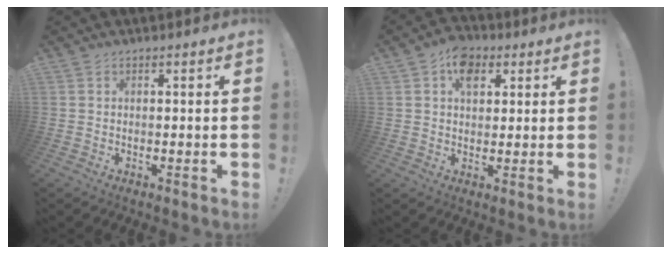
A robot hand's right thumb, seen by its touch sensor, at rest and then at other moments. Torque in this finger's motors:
{"motor_torque": [0.05, 0.09, 0.13, 0.13, 0.02]}